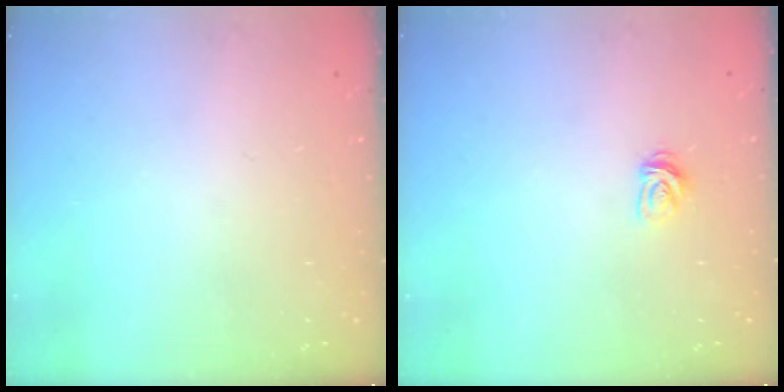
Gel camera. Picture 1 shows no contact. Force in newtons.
{"total": 3.8, "press": 3.8, "slide": 0.5}